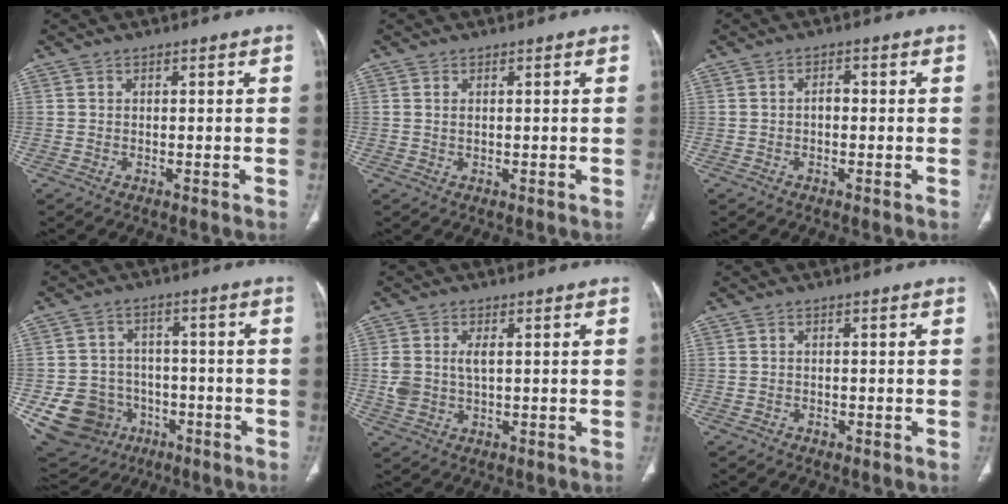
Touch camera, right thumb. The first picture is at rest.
{"total": 0.6, "force": [0.2, 0.3, 0.5], "torque": [-0.013, 0.002, 0.005]}
{"total": 1.7, "force": [-0.3, 1.1, 1.2], "torque": [-0.015, 0.007, -0.008]}
{"total": 14.2, "force": [-4.9, 12.5, 4.8], "torque": [-0.089, 0.042, -0.060]}
{"total": 5.3, "force": [0.6, 3.2, 4.2], "torque": [-0.096, 0.004, 0.017]}
{"total": 0.8, "force": [-0.3, 0.7, 0.2], "torque": [-0.004, 0.005, -0.004]}